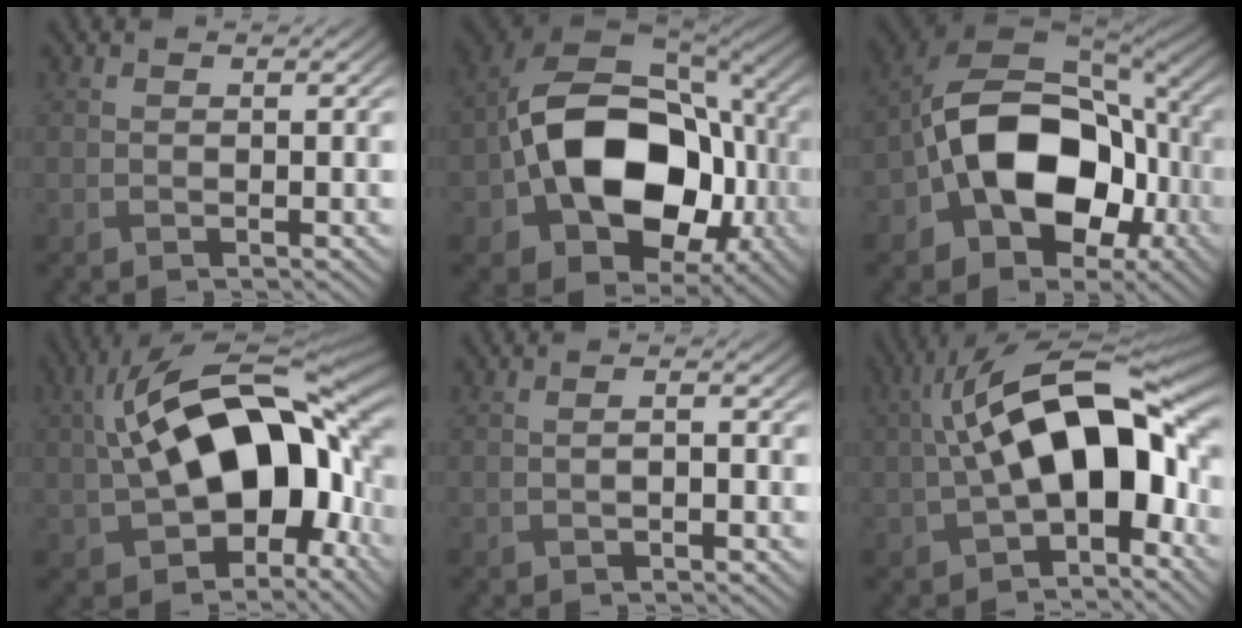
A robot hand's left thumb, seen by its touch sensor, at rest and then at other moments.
{"total": 17.1, "force": [-2.9, 12.0, 11.8], "torque": [-0.204, -0.020, -0.055]}
{"total": 16.0, "force": [-4.0, 11.0, 10.9], "torque": [-0.187, -0.012, -0.082]}
{"total": 19.2, "force": [0.0, 10.8, 15.9], "torque": [-0.272, 0.009, -0.012]}
{"total": 1.0, "force": [-0.2, 0.3, 1.0], "torque": [-0.018, 0.001, -0.002]}
{"total": 15.5, "force": [-0.8, 7.1, 13.7], "torque": [-0.227, 0.025, -0.023]}